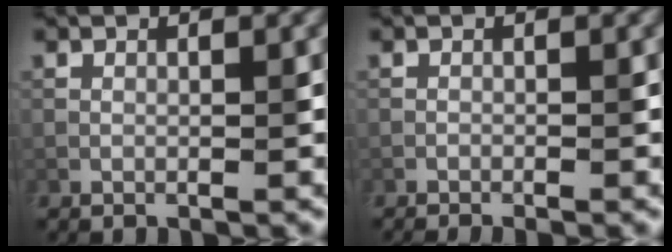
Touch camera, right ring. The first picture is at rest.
{"total": 1.1, "force": [-0.8, 0.2, 0.8], "torque": [-0.011, 0.001, -0.013]}